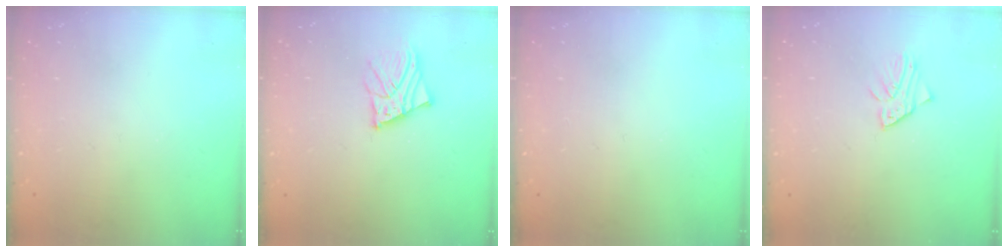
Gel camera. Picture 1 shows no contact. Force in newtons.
{"total": 6.4, "press": 6.4, "slide": 0.8}
{"total": 0.0}
{"total": 2.6, "press": 2.6, "slide": 0.2}